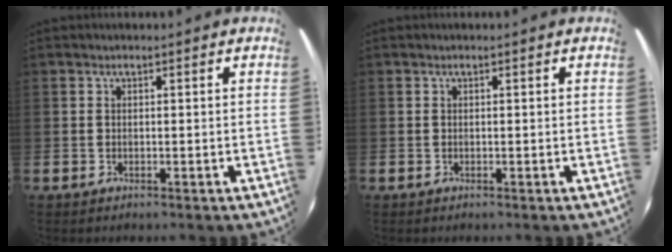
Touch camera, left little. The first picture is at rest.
{"total": 0.0}